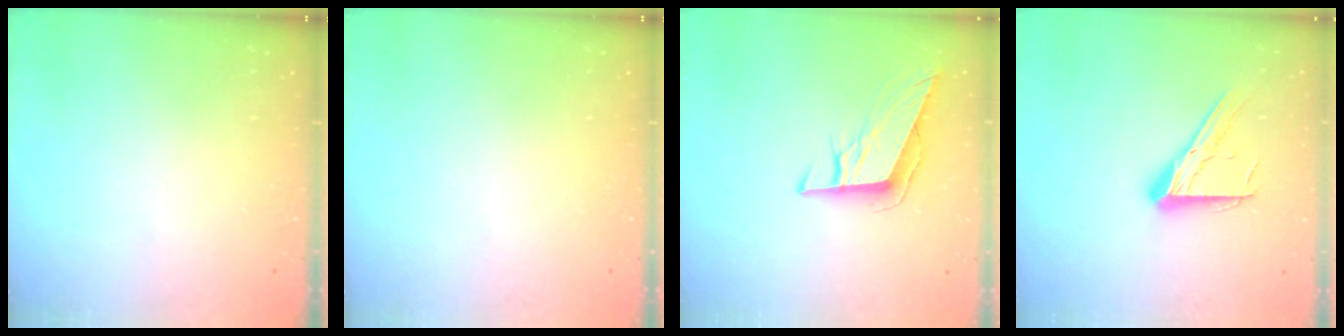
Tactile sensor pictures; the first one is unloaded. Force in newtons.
{"total": 0.0}
{"total": 10.2, "press": 9.6, "slide": 3.5}
{"total": 13.9, "press": 13.8, "slide": 1.3}